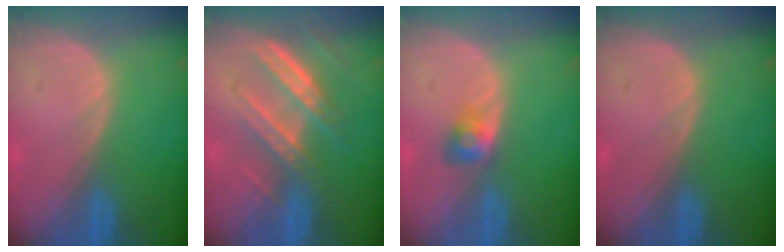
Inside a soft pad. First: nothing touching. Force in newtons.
{"total": 7.8, "press": 7.0, "slide": 3.4}
{"total": 2.7, "press": 2.5, "slide": 1.1}
{"total": 0.0}